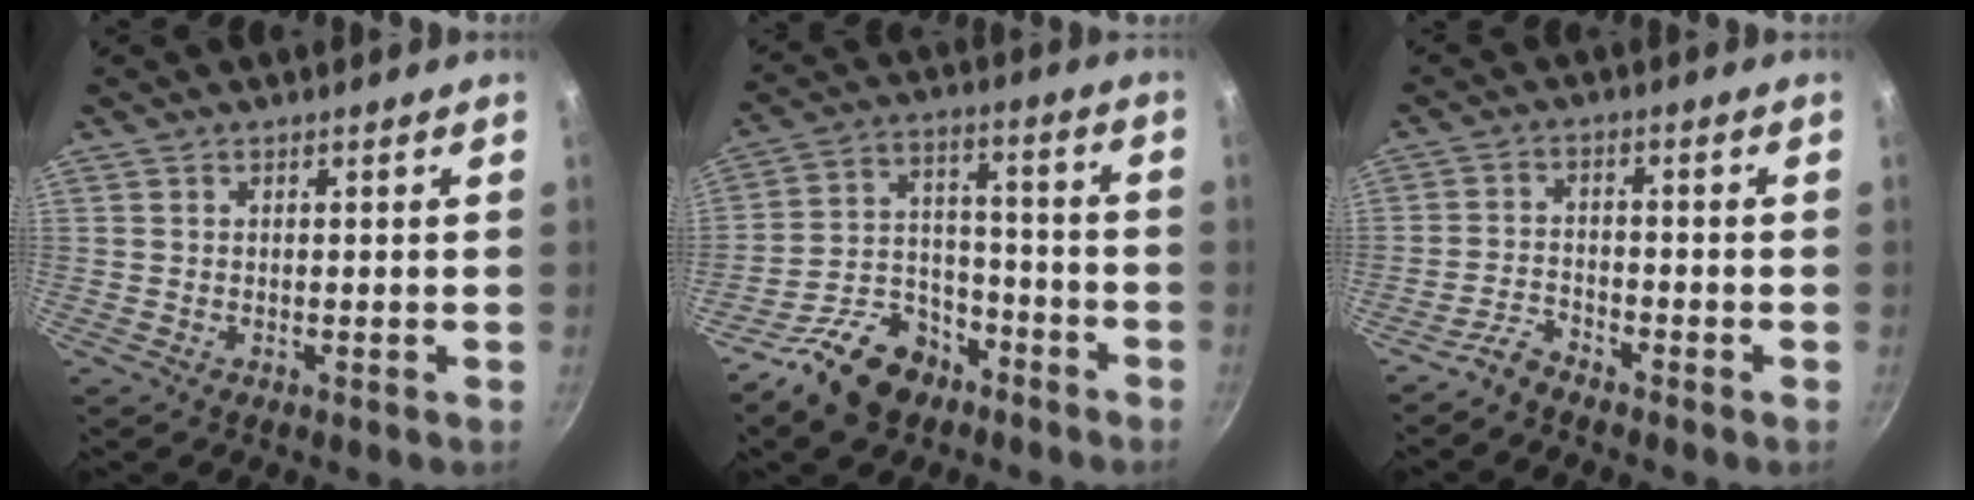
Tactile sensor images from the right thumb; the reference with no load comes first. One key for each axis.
{"total": 14.0, "fx": -9.4, "fy": 8.4, "fz": 6.1, "tx": -0.081, "ty": 0.078, "tz": -0.161}
{"total": 3.4, "fx": -3.1, "fy": 0.9, "fz": 1.0, "tx": -0.022, "ty": 0.029, "tz": -0.067}